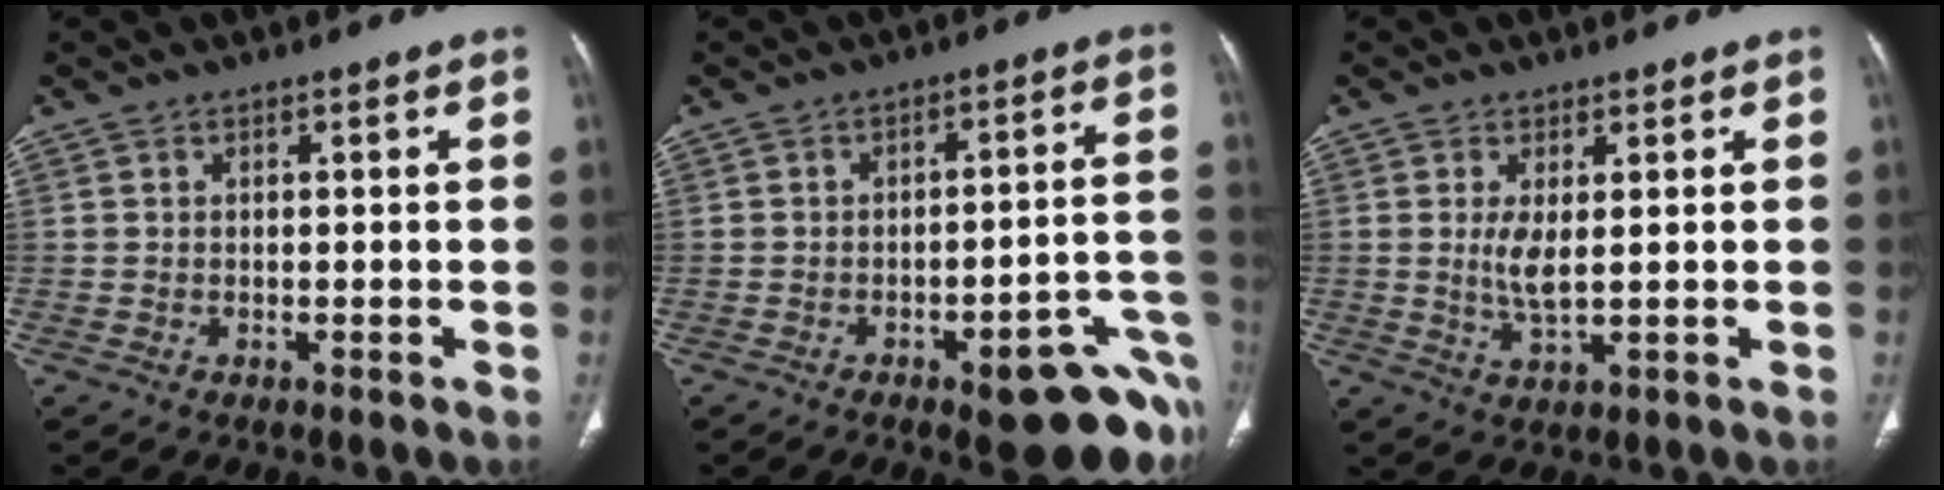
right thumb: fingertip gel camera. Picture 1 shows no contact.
{"total": 16.5, "force": [-7.7, 5.3, 13.6], "torque": [-0.089, 0.053, -0.084]}
{"total": 4.1, "force": [0.6, 1.4, 3.8], "torque": [-0.083, -0.016, 0.020]}